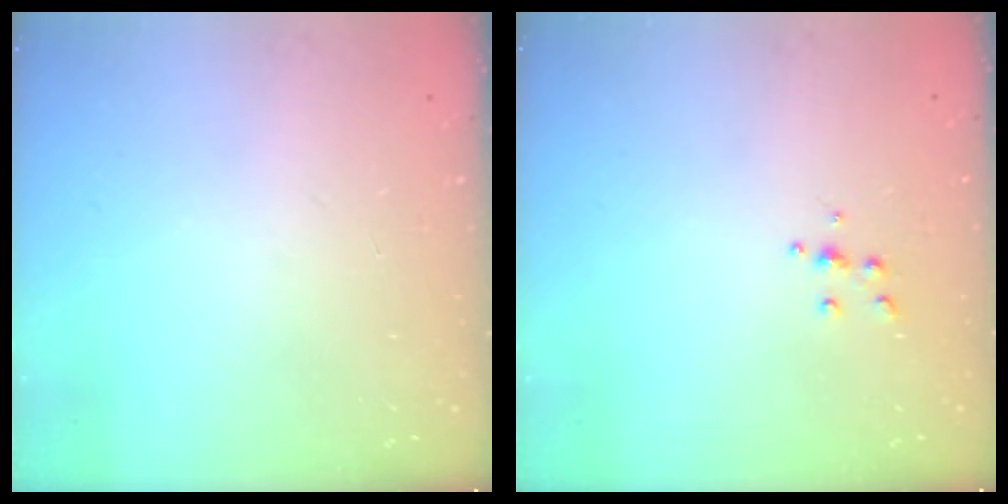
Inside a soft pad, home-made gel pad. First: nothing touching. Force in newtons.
{"total": 4.3, "press": 4.3, "slide": 0.5}